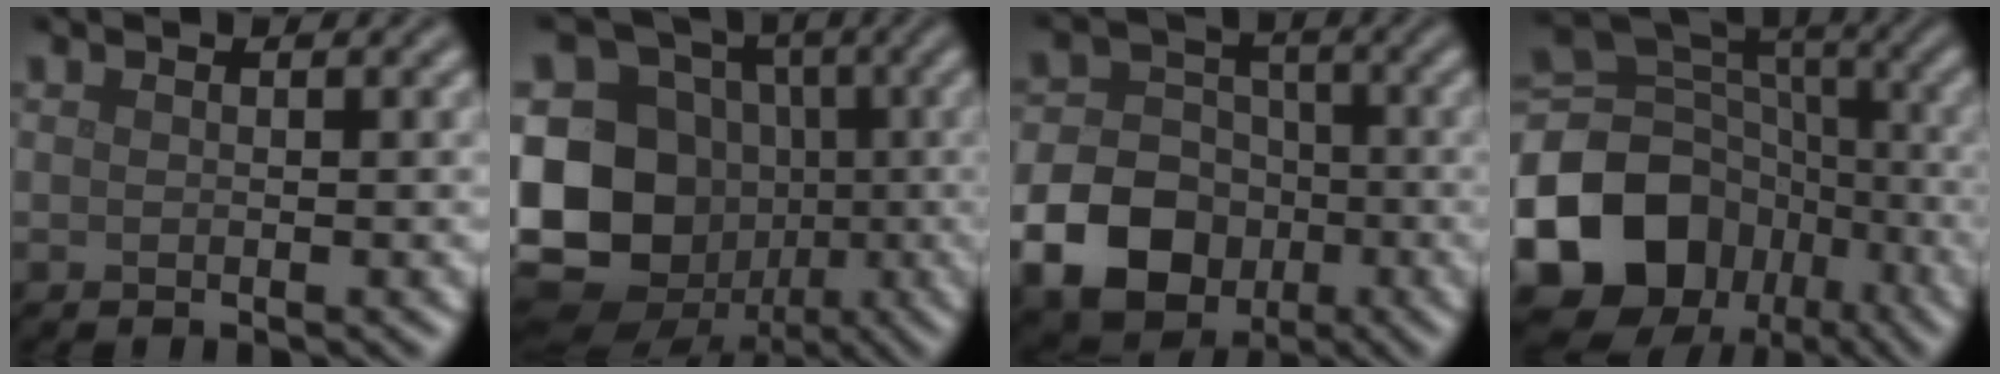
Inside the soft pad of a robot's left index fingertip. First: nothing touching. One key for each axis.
{"total": 17.1, "fx": -2.4, "fy": 14.9, "fz": 8.1, "tx": -0.205, "ty": -0.005, "tz": -0.072}
{"total": 11.0, "fx": -4.1, "fy": 9.0, "fz": 4.8, "tx": -0.084, "ty": -0.035, "tz": -0.102}
{"total": 14.9, "fx": -6.0, "fy": 11.8, "fz": 6.8, "tx": -0.165, "ty": -0.001, "tz": -0.115}